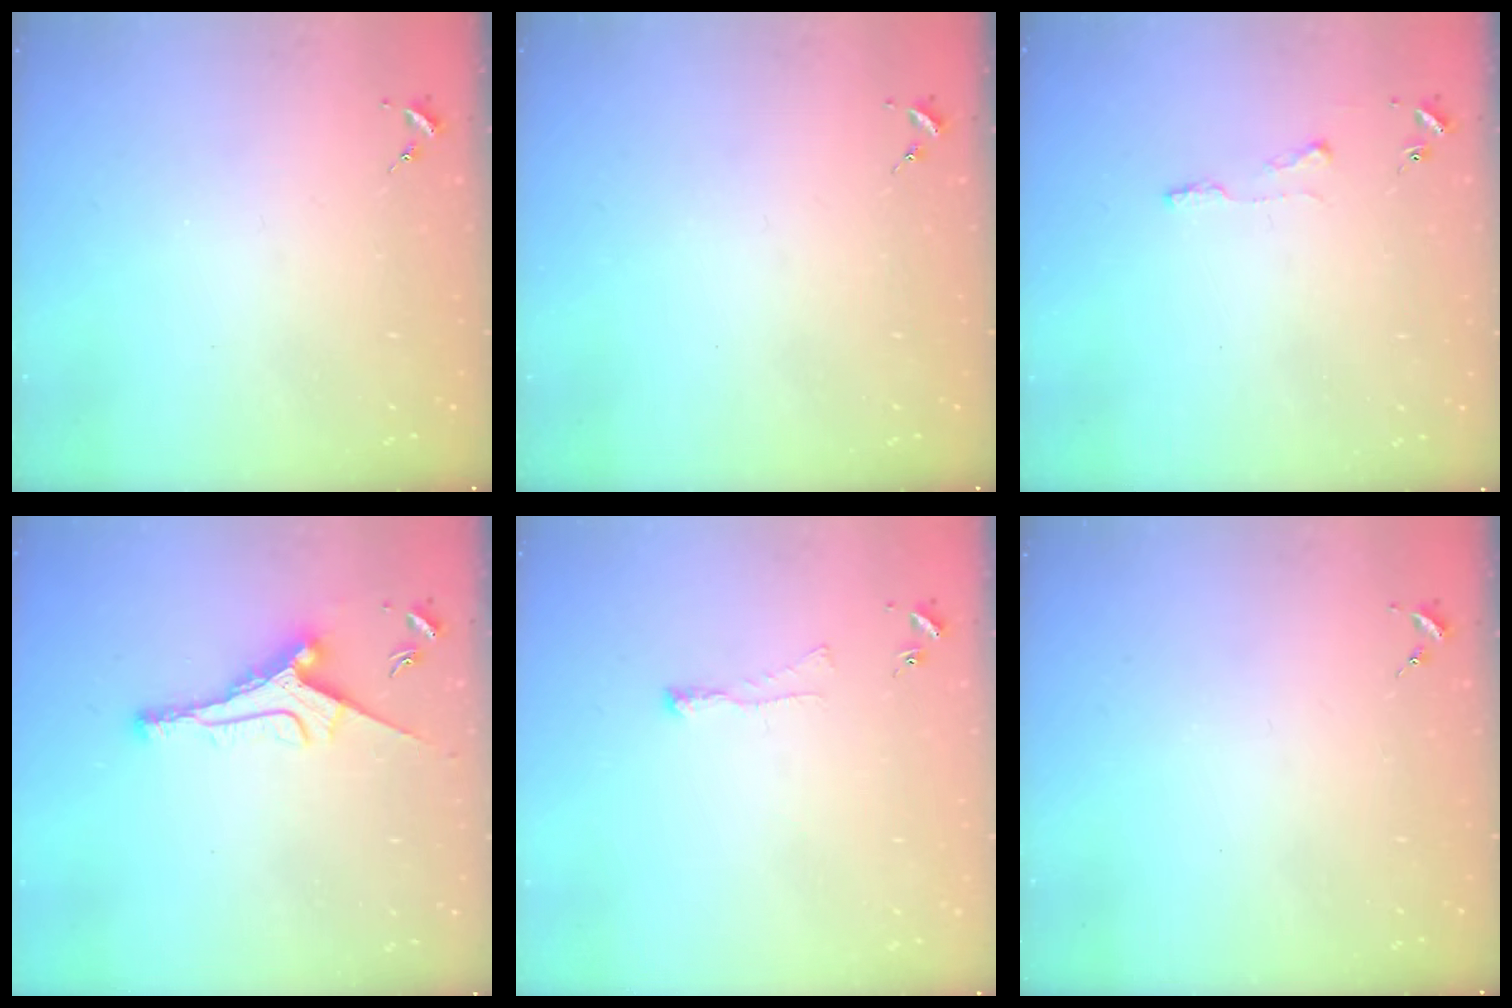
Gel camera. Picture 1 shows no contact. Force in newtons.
{"total": 0.0}
{"total": 3.9, "press": 3.9, "slide": 0.3}
{"total": 10.3, "press": 10.3, "slide": 0.2}
{"total": 2.7, "press": 2.6, "slide": 0.7}
{"total": 0.0}